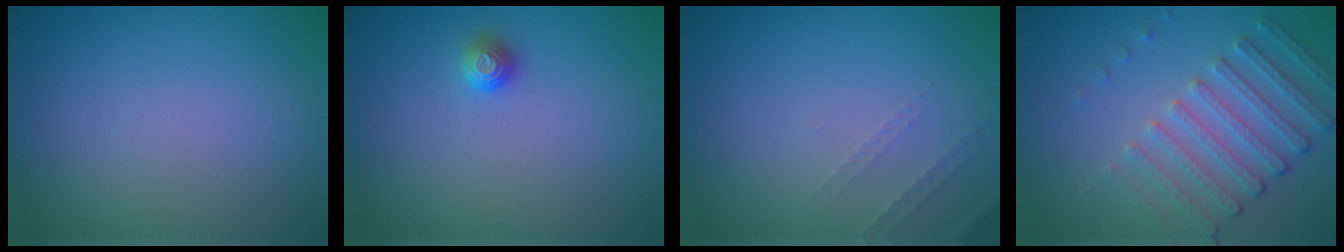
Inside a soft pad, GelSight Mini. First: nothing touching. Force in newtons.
{"total": 1.1, "press": 1.0, "slide": 0.4}
{"total": 1.3, "press": 1.2, "slide": 0.4}
{"total": 4.6, "press": 3.6, "slide": 2.8}